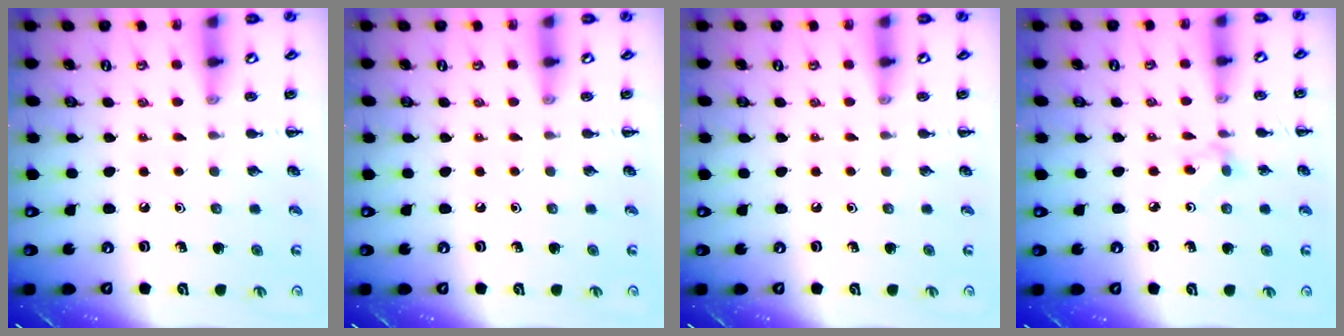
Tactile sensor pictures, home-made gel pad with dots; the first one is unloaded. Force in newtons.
{"total": 0.0}
{"total": 0.0}
{"total": 3.7, "press": 3.4, "slide": 1.5}